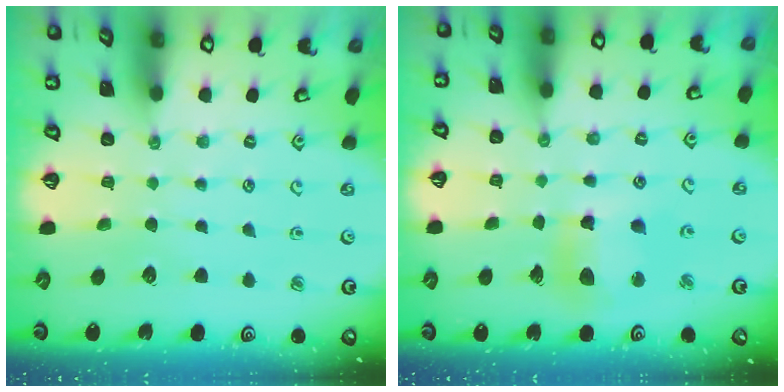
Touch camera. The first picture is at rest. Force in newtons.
{"total": 11.7, "press": 11.6, "slide": 1.5}